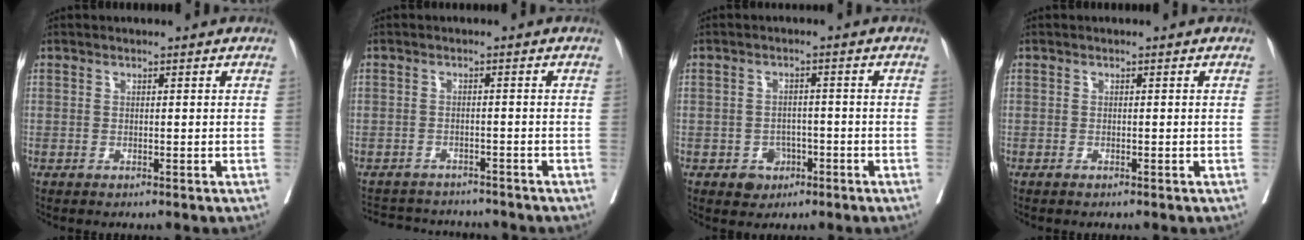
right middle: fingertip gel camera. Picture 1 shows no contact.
{"total": 7.3, "force": [-7.0, 2.2, 0.6], "torque": [-0.004, 0.010, -0.096]}
{"total": 3.6, "force": [-1.8, 2.8, 1.3], "torque": [-0.010, 0.008, -0.021]}
{"total": 0.6, "force": [-0.4, 0.1, 0.4], "torque": [-0.010, -0.002, -0.007]}